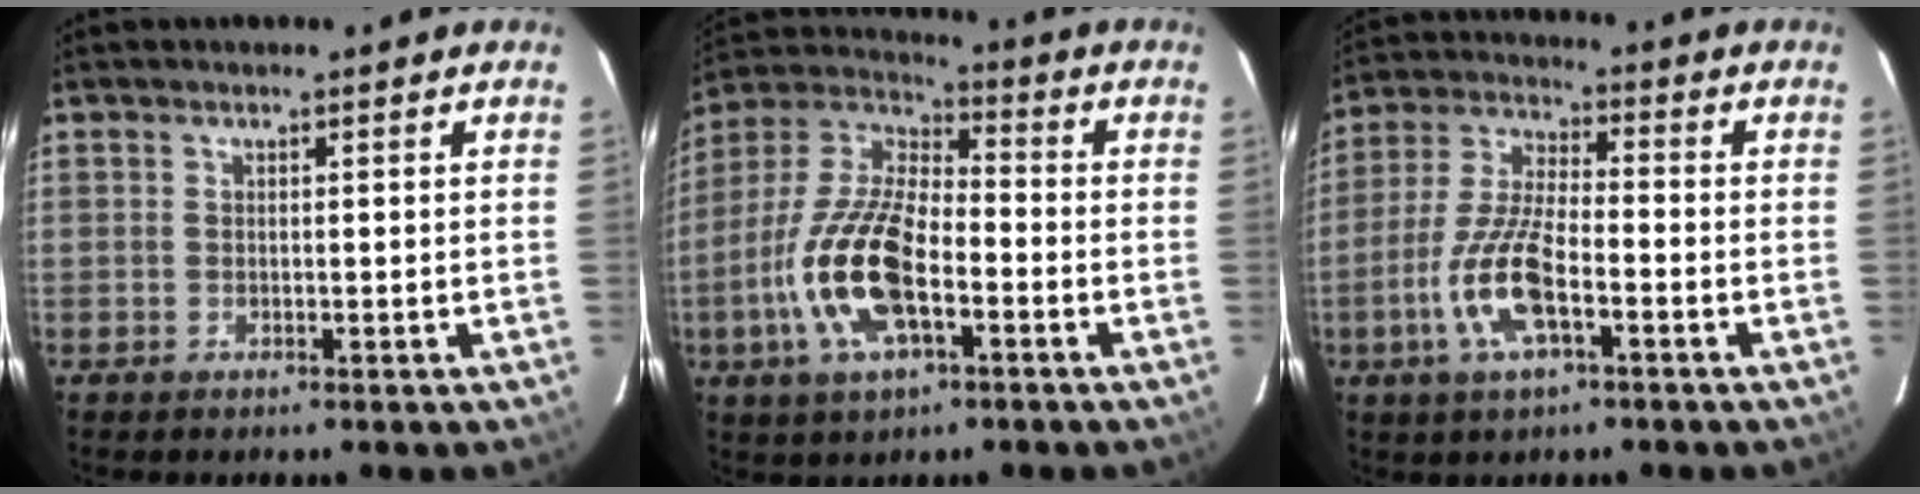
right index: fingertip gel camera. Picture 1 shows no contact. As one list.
[{"total": 16.8, "force": [-5.4, 7.0, 14.2], "torque": [-0.302, -0.003, -0.107]}, {"total": 12.2, "force": [-4.8, 4.0, 10.5], "torque": [-0.226, -0.002, -0.095]}]